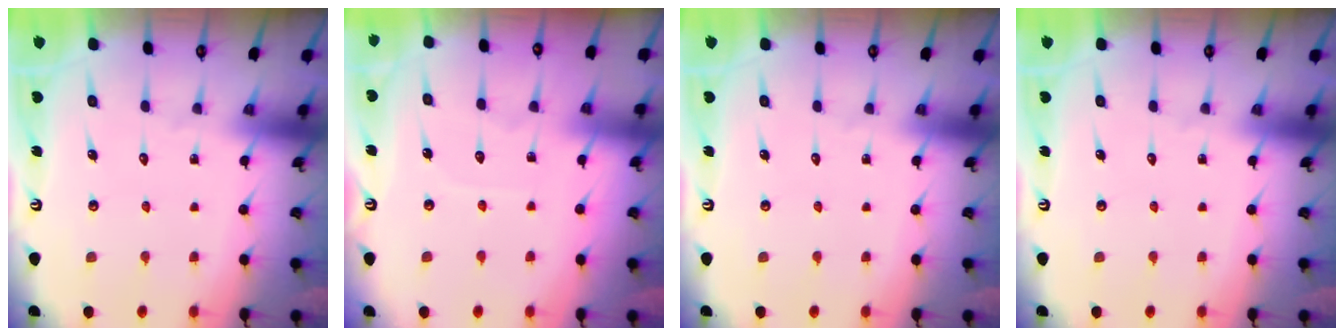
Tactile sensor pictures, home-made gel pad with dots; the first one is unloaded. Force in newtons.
{"total": 3.6, "press": 3.6, "slide": 0.5}
{"total": 0.0}
{"total": 0.0}